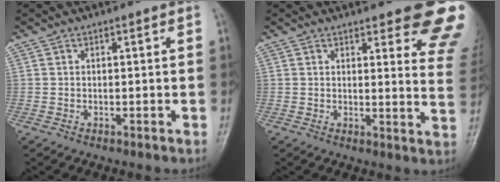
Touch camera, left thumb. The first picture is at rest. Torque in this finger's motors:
{"motor_torque": [3.47, 1.54, 1.35, -1.42, 0.07]}